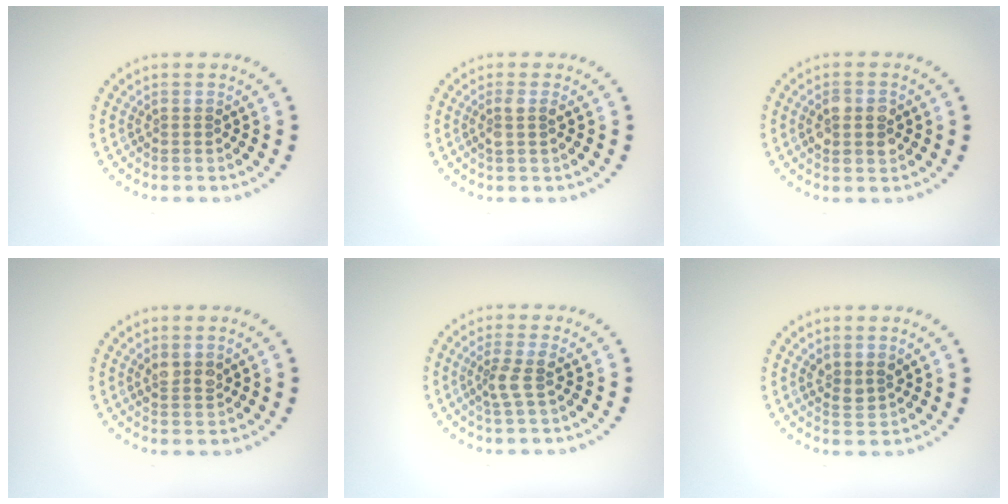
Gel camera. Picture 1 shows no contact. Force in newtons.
{"total": 1.4, "press": 1.2, "slide": 0.8}
{"total": 3.0, "press": 2.9, "slide": 0.2}
{"total": 1.5, "press": 1.5, "slide": 0.5}
{"total": 1.9, "press": 1.4, "slide": 1.3}
{"total": 1.6, "press": 1.3, "slide": 0.9}